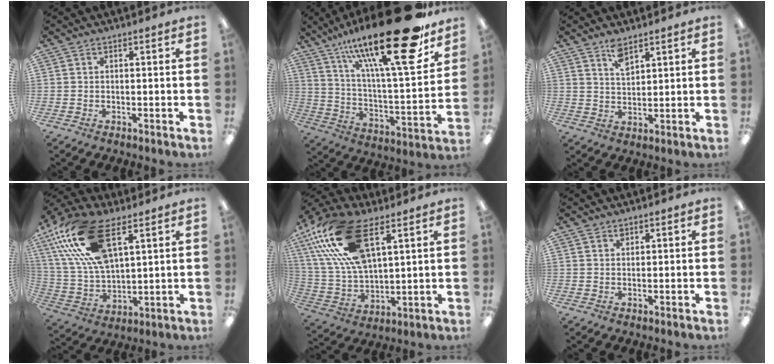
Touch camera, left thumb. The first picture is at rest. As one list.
[{"total": 29.1, "force": [19.1, 7.0, 20.8], "torque": [-0.341, -0.123, 0.304]}, {"total": 5.0, "force": [3.8, 2.0, 2.6], "torque": [-0.043, -0.015, 0.066]}, {"total": 21.3, "force": [11.5, 10.4, 14.7], "torque": [-0.316, -0.030, 0.203]}, {"total": 19.6, "force": [10.6, 9.3, 13.6], "torque": [-0.302, -0.025, 0.187]}, {"total": 1.3, "force": [0.9, 0.8, 0.6], "torque": [-0.006, -0.003, 0.015]}]